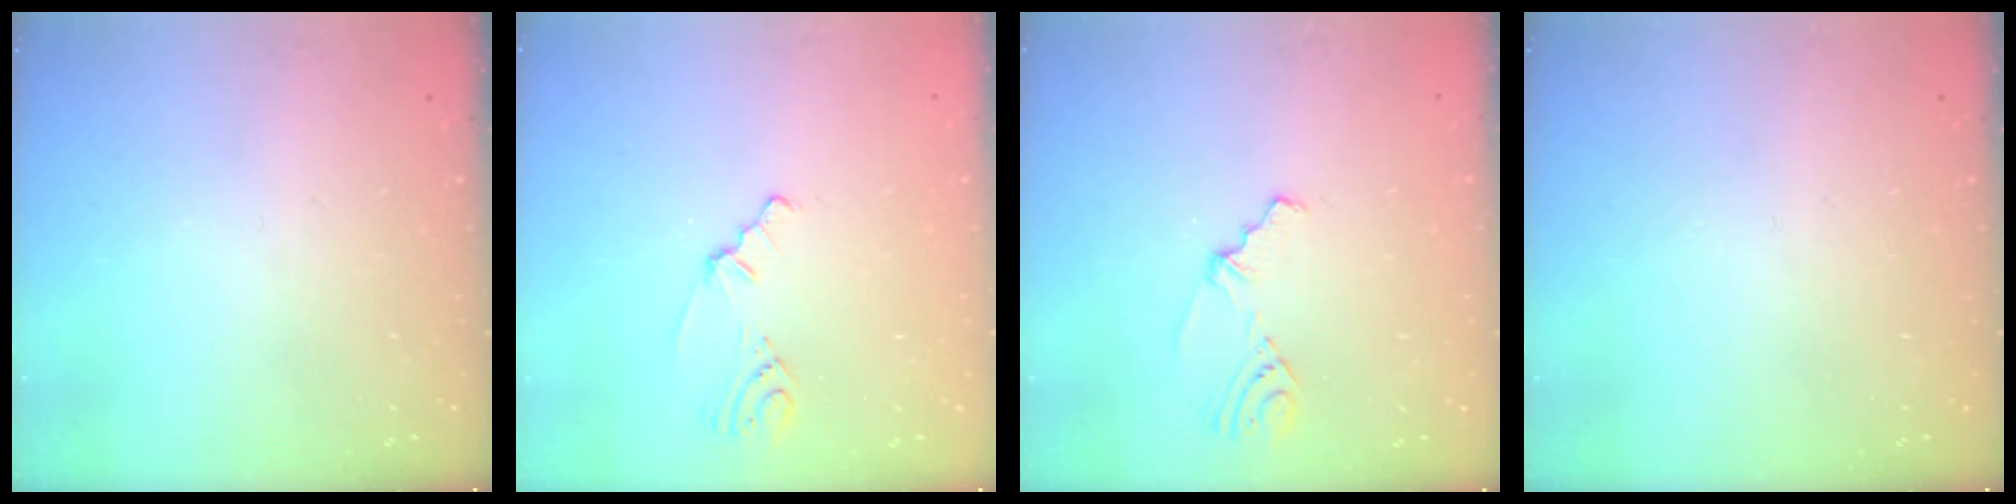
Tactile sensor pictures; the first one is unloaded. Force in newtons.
{"total": 1.5, "press": 1.4, "slide": 0.7}
{"total": 2.8, "press": 2.3, "slide": 1.5}
{"total": 0.0}